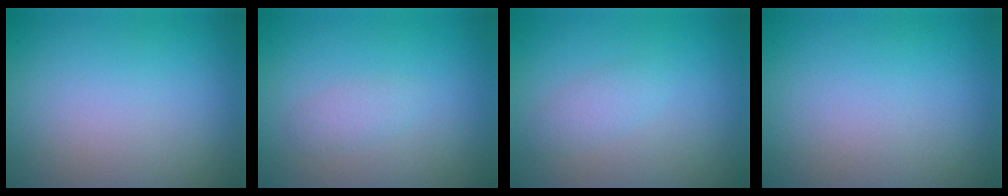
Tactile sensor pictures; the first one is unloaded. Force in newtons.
{"total": 1.2, "press": 1.2, "slide": 0.0}
{"total": 1.3, "press": 1.3, "slide": 0.1}
{"total": 0.0}